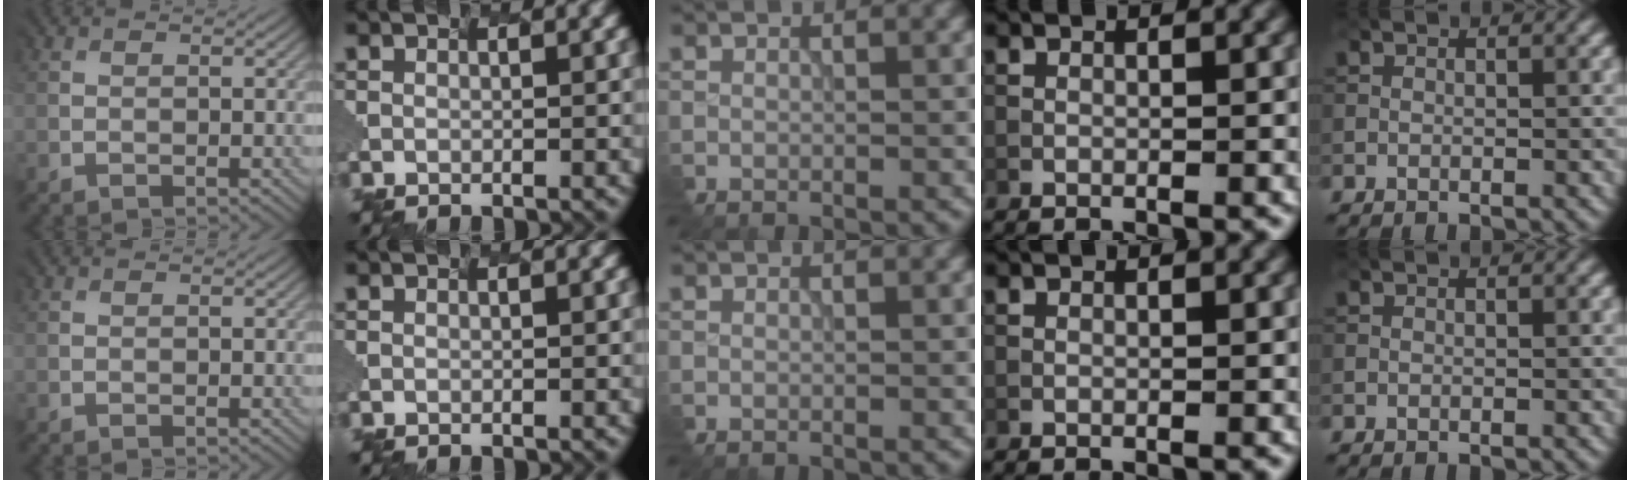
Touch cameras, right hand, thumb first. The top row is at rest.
{}